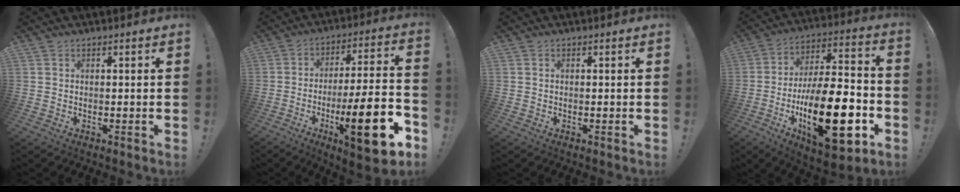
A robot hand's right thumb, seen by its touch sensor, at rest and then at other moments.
{"total": 20.9, "force": [-8.2, 4.9, 18.6], "torque": [-0.275, 0.034, -0.127]}
{"total": 0.0}
{"total": 27.8, "force": [-8.5, 11.4, 23.8], "torque": [-0.418, 0.046, -0.129]}